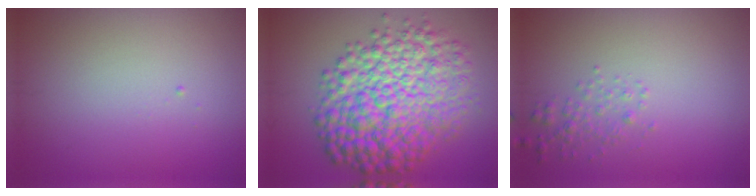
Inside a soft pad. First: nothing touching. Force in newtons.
{"total": 11.0, "press": 11.0, "slide": 0.1}
{"total": 1.5, "press": 1.5, "slide": 0.0}